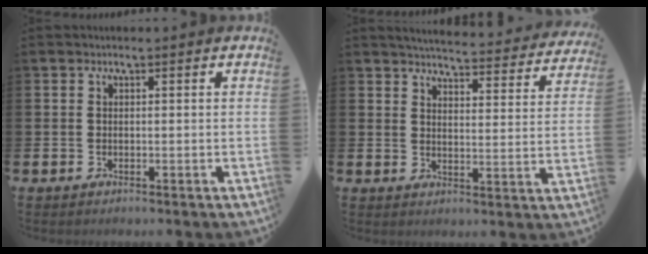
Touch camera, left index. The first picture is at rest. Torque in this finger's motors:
{"motor_torque": [0.04, -0.35, 0.01, 0.03]}